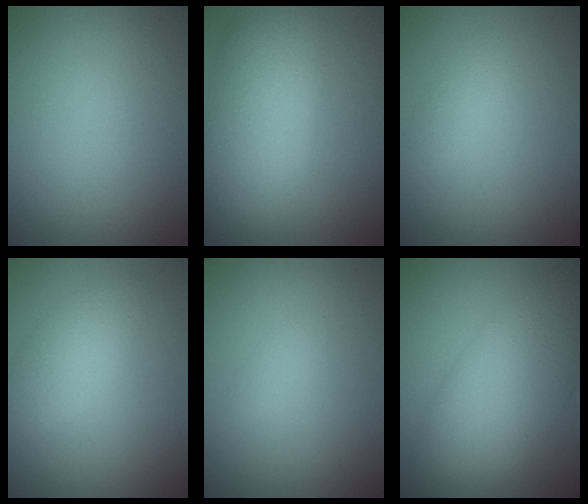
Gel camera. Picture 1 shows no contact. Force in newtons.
{"total": 7.7, "press": 7.7, "slide": 0.4}
{"total": 1.3, "press": 1.3, "slide": 0.0}
{"total": 2.4, "press": 2.4, "slide": 0.1}
{"total": 0.7, "press": 0.7, "slide": 0.0}
{"total": 8.5, "press": 8.5, "slide": 0.3}